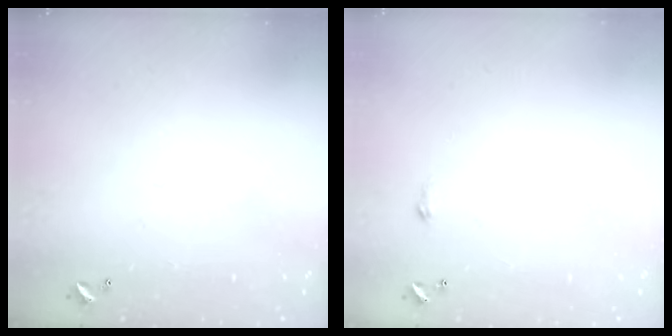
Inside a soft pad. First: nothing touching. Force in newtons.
{"total": 1.8, "press": 1.8, "slide": 0.3}